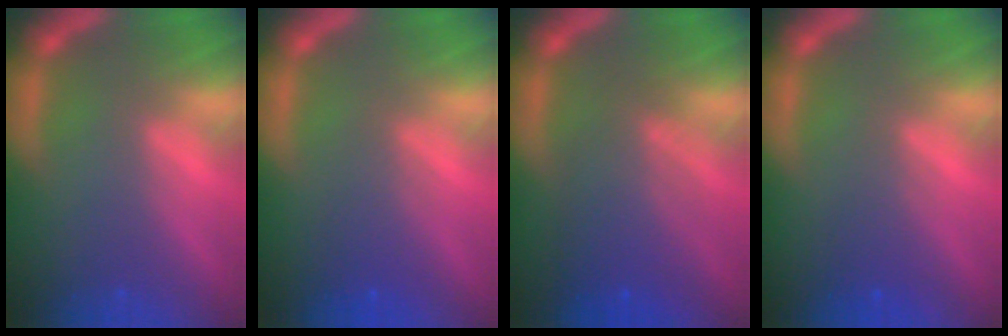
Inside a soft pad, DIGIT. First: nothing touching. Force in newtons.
{"total": 2.5}
{"total": 5.5}
{"total": 2.0}